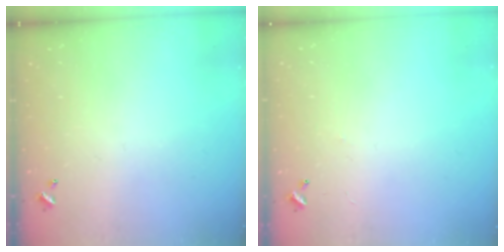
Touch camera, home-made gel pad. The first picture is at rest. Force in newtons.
{"total": 4.0, "press": 3.9, "slide": 0.3}